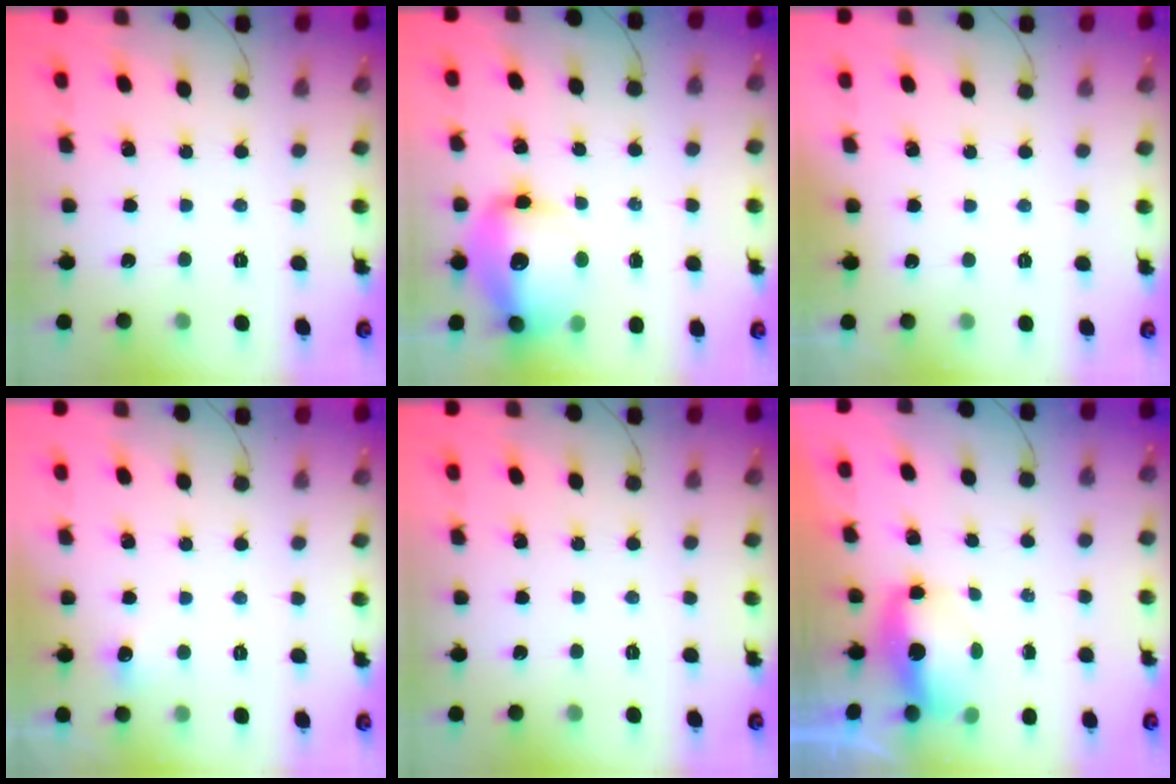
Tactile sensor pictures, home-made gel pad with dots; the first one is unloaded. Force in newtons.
{"total": 15.6, "press": 15.0, "slide": 4.2}
{"total": 10.1, "press": 1.0, "slide": 10.0}
{"total": 4.6, "press": 4.4, "slide": 1.6}
{"total": 0.0}
{"total": 7.1, "press": 7.1, "slide": 0.7}